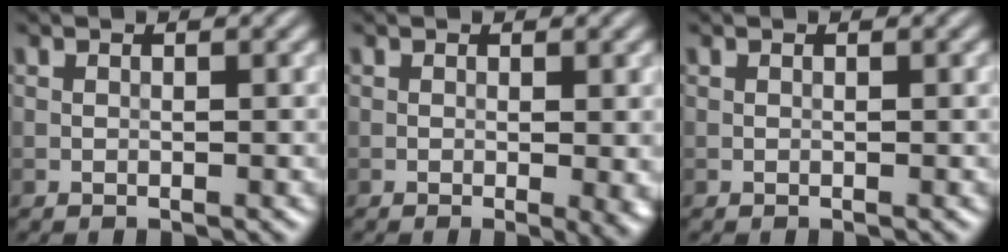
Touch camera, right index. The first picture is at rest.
{"total": 2.4, "force": [-0.3, 0.4, 2.3], "torque": [-0.030, -0.007, -0.005]}
{"total": 0.0}